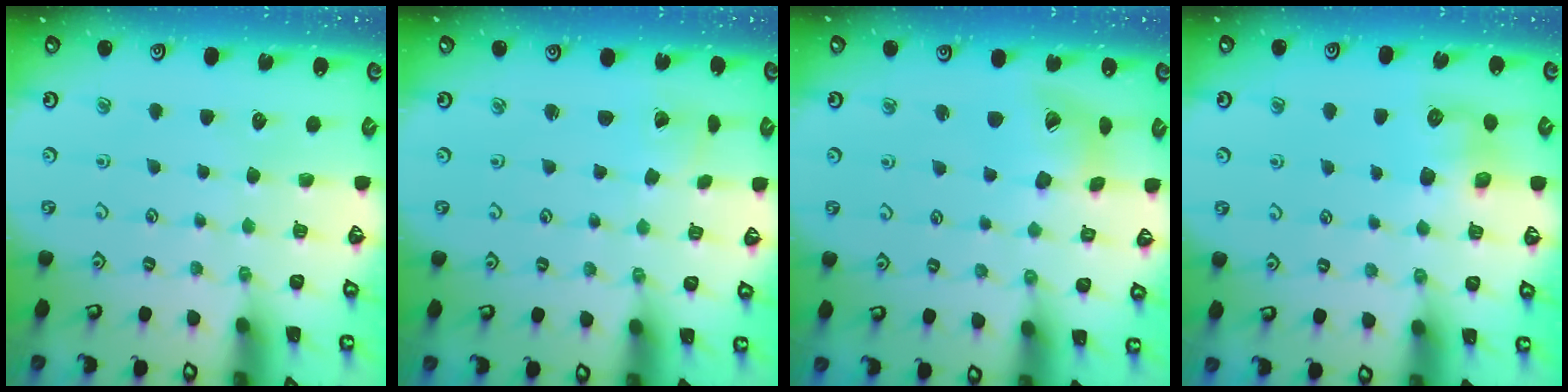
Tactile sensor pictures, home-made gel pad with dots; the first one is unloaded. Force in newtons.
{"total": 1.5, "press": 1.5, "slide": 0.2}
{"total": 13.3, "press": 13.2, "slide": 1.7}
{"total": 8.1, "press": 8.1, "slide": 0.4}